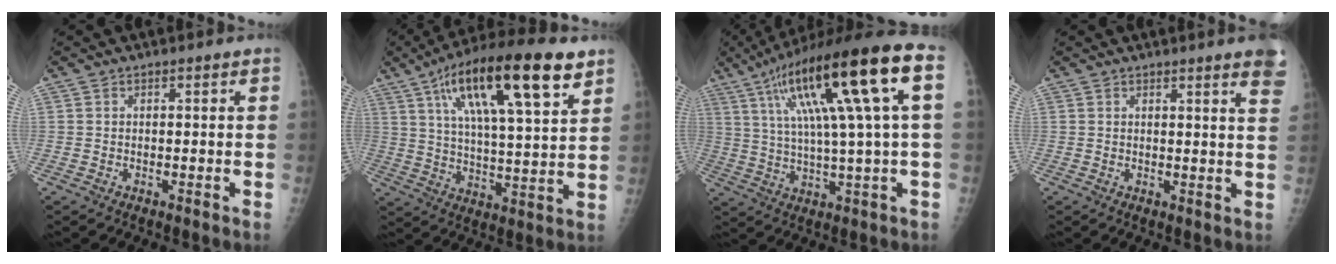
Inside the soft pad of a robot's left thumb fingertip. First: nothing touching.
{"total": 22.8, "force": [11.6, 6.3, 18.5], "torque": [-0.298, -0.012, 0.190]}
{"total": 22.2, "force": [7.3, 2.9, 20.8], "torque": [-0.353, 0.018, 0.117]}
{"total": 6.7, "force": [4.7, 0.5, 4.8], "torque": [-0.045, -0.013, 0.039]}